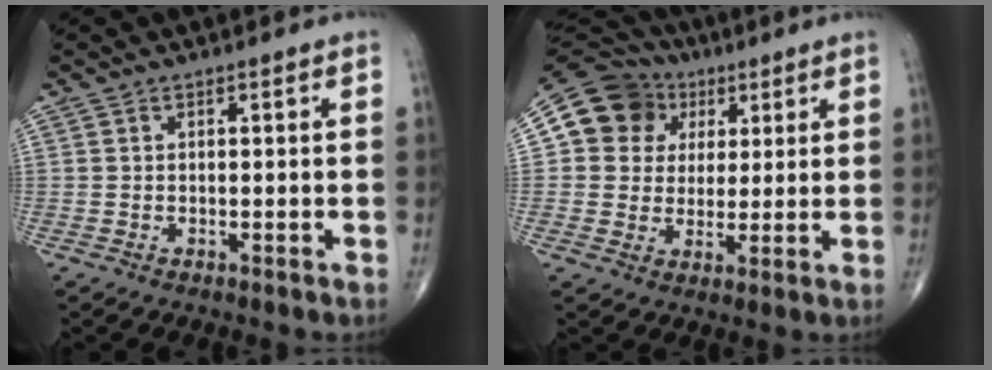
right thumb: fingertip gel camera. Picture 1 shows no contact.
{"total": 12.6, "force": [4.0, 11.2, 4.2], "torque": [-0.048, 0.014, 0.065]}